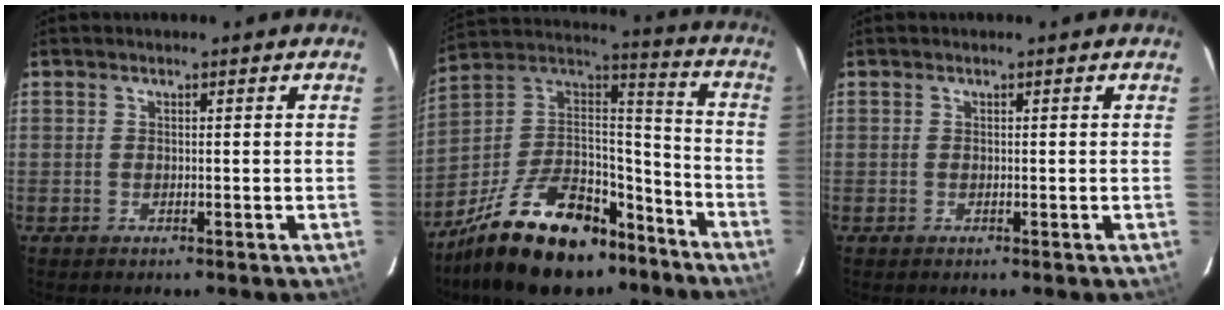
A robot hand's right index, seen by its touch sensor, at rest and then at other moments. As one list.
[{"total": 26.3, "force": [-17.9, 12.6, 14.7], "torque": [-0.286, 0.030, -0.270]}, {"total": 0.0}]